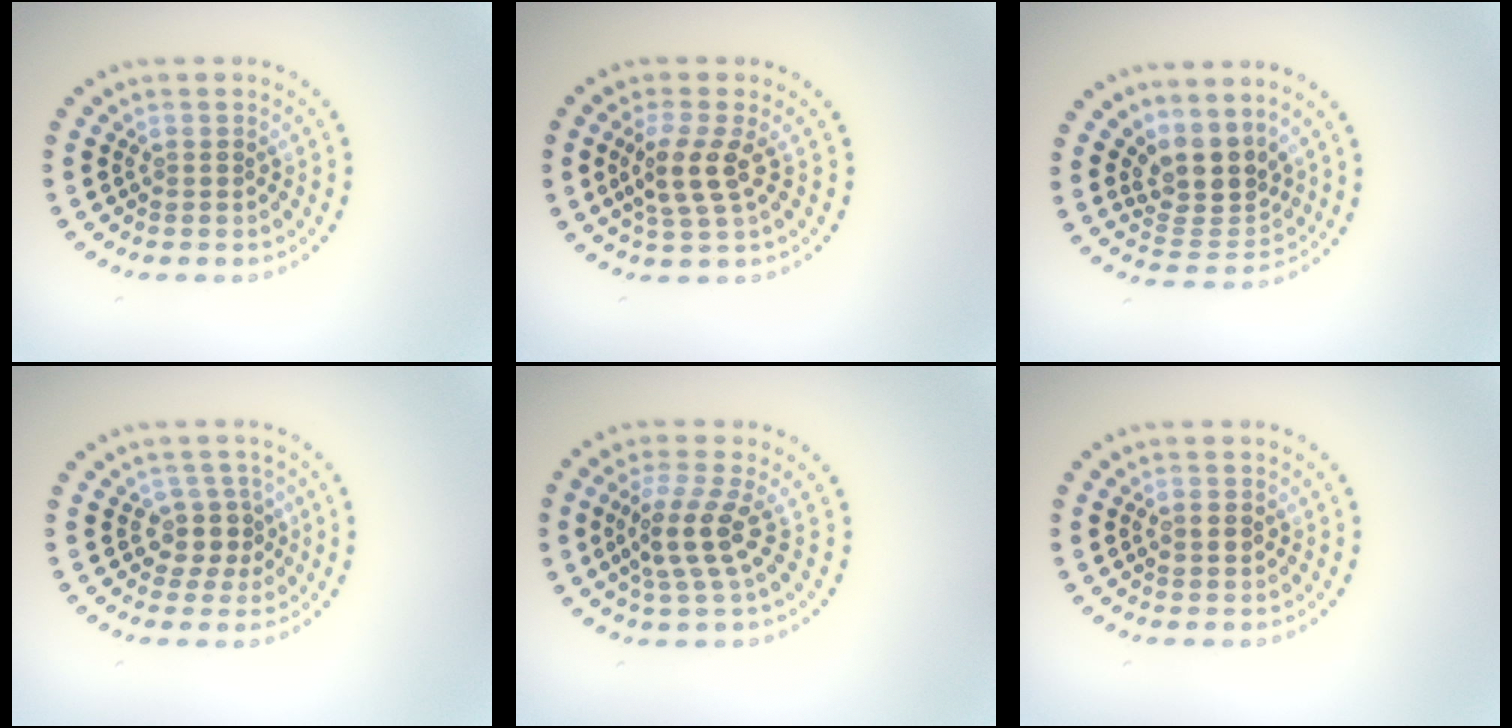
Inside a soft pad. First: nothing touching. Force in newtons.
{"total": 3.1, "press": 2.8, "slide": 1.4}
{"total": 4.1, "press": 3.2, "slide": 2.5}
{"total": 2.5, "press": 2.0, "slide": 1.6}
{"total": 3.8, "press": 3.1, "slide": 2.2}
{"total": 1.7, "press": 1.6, "slide": 0.3}